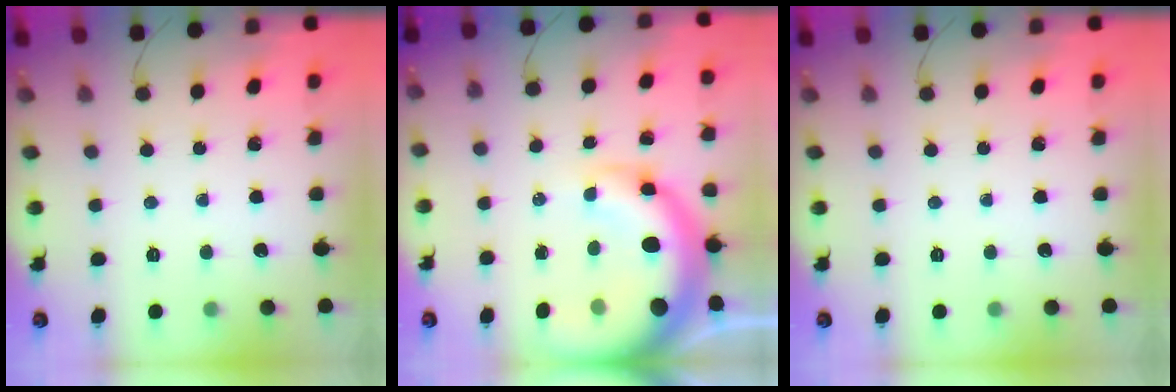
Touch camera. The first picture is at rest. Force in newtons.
{"total": 14.5, "press": 14.0, "slide": 3.7}
{"total": 0.0}